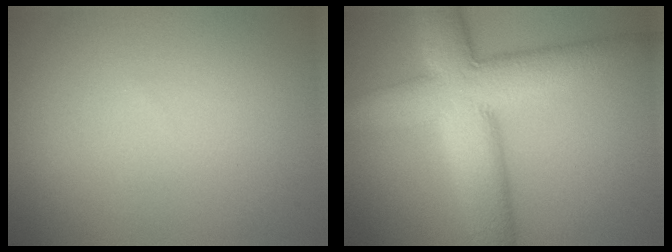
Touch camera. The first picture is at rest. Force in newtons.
{"total": 9.9, "press": 9.9, "slide": 0.5}